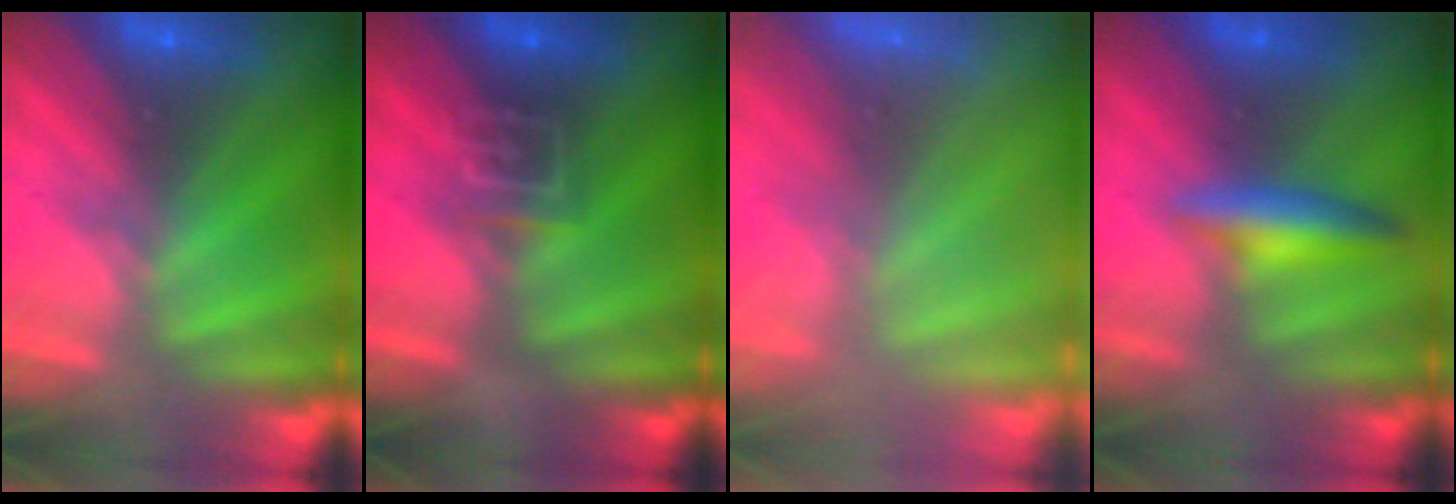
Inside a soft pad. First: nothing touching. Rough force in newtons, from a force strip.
{"total": 2.9}
{"total": 8.2}
{"total": 2.4}